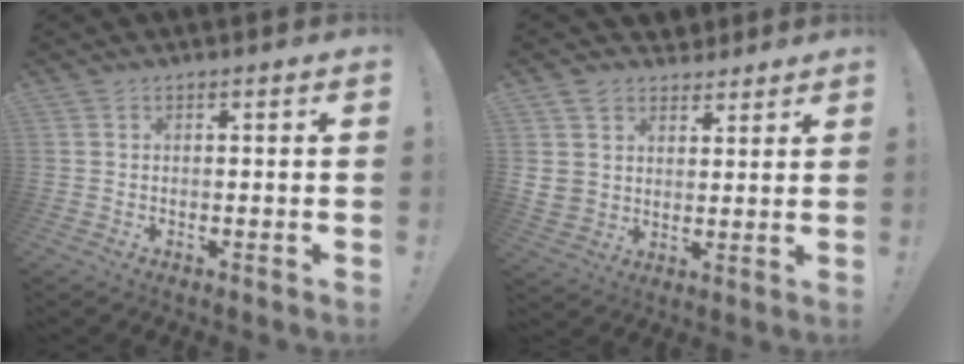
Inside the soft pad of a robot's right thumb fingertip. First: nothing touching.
{"total": 8.1, "force": [4.4, 6.6, 1.7], "torque": [-0.035, -0.024, 0.092]}